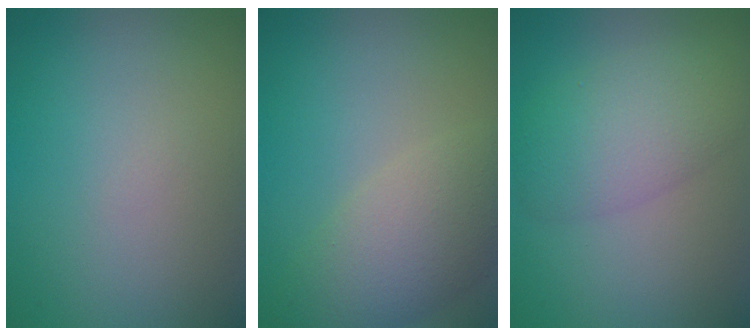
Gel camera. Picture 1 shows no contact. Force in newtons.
{"total": 5.2, "press": 5.2, "slide": 0.3}
{"total": 5.2, "press": 5.2, "slide": 0.2}